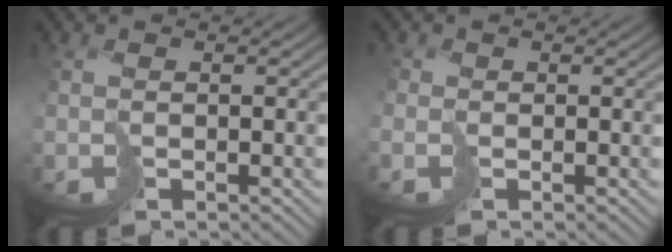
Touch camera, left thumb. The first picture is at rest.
{"total": 1.1, "force": [-0.3, 0.7, -0.8], "torque": [0.024, 0.002, -0.017]}